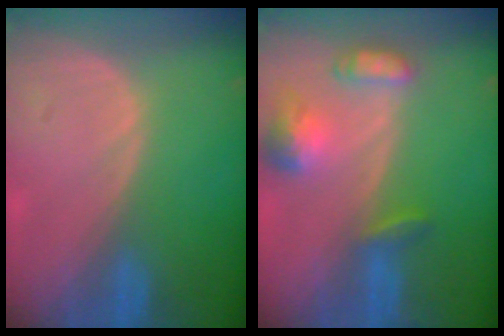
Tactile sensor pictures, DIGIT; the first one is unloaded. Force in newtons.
{"total": 6.8, "press": 6.4, "slide": 2.4}